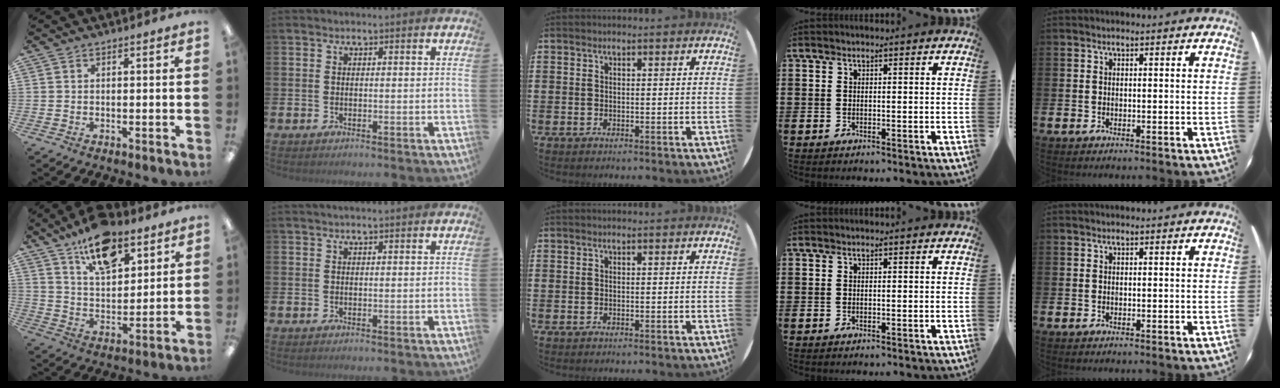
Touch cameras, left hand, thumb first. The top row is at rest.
{"thumb": {"total": 14.8, "force": [10.1, 7.2, 8.1], "torque": [-0.127, -0.047, 0.178]}, "index": {"total": 1.0, "force": [0.9, 0.0, 0.3], "torque": [0.001, -0.002, 0.014]}}